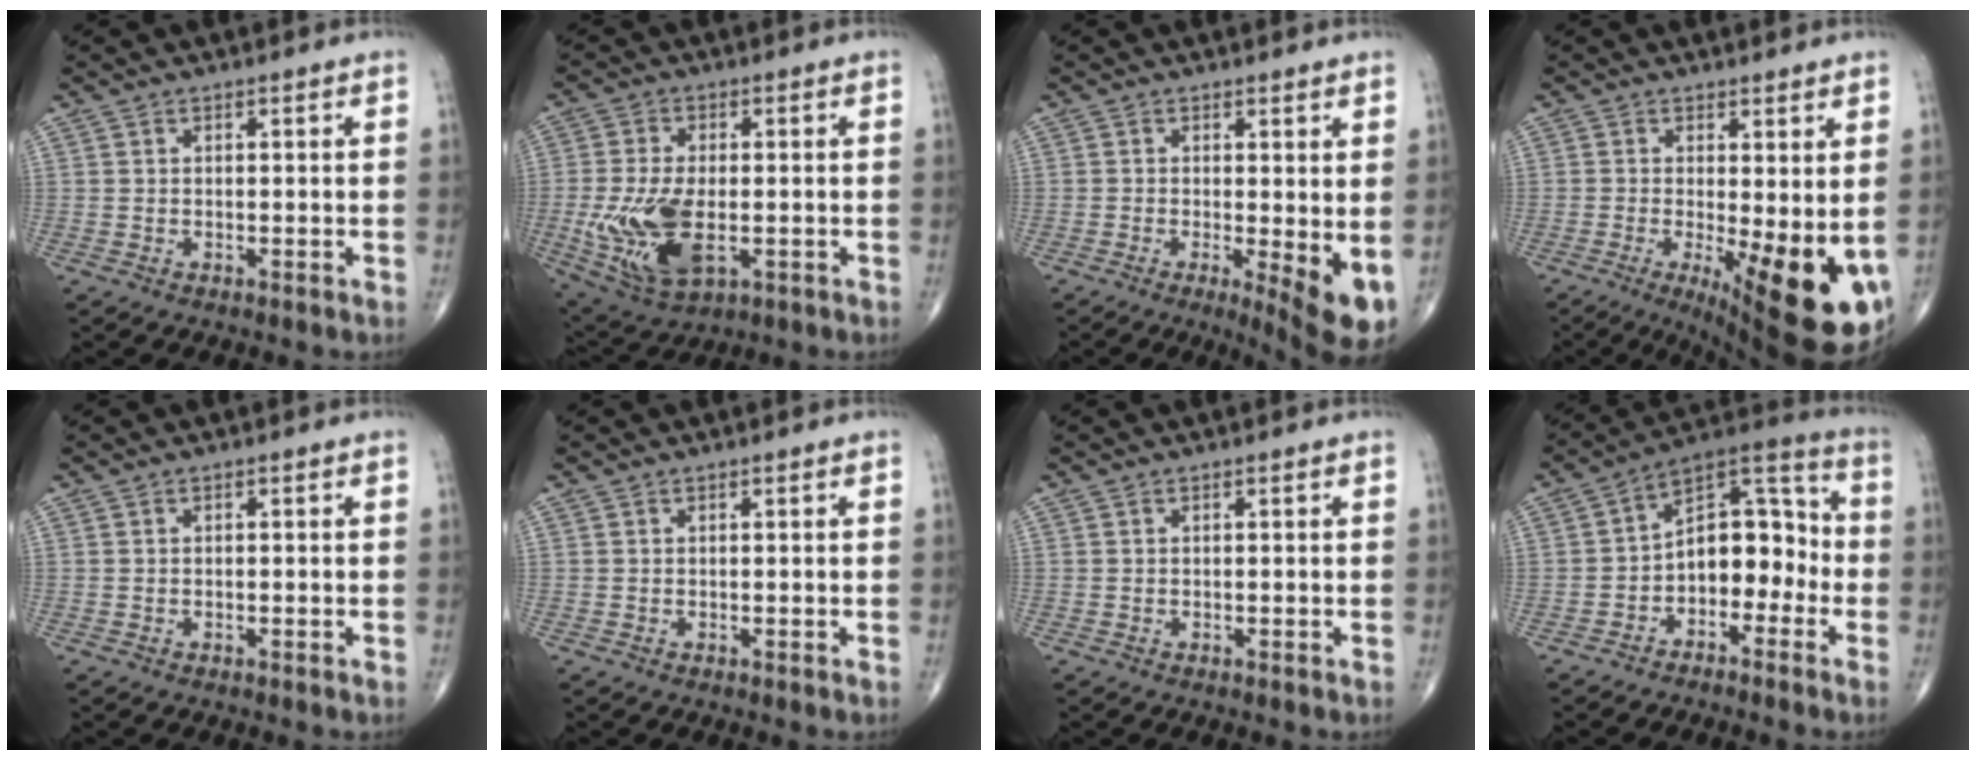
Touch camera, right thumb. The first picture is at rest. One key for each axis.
{"total": 13.8, "fx": -2.5, "fy": 7.2, "fz": 11.5, "tx": -0.238, "ty": -0.010, "tz": -0.031}
{"total": 7.6, "fx": -1.0, "fy": 2.1, "fz": 7.2, "tx": -0.102, "ty": -0.019, "tz": -0.012}
{"total": 15.0, "fx": -2.9, "fy": 4.9, "fz": 13.9, "tx": -0.176, "ty": -0.028, "tz": -0.023}
{"total": 0.0}
{"total": 0.0}
{"total": 0.0}
{"total": 12.2, "fx": -3.0, "fy": 7.8, "fz": 8.8, "tx": -0.095, "ty": 0.056, "tz": -0.063}